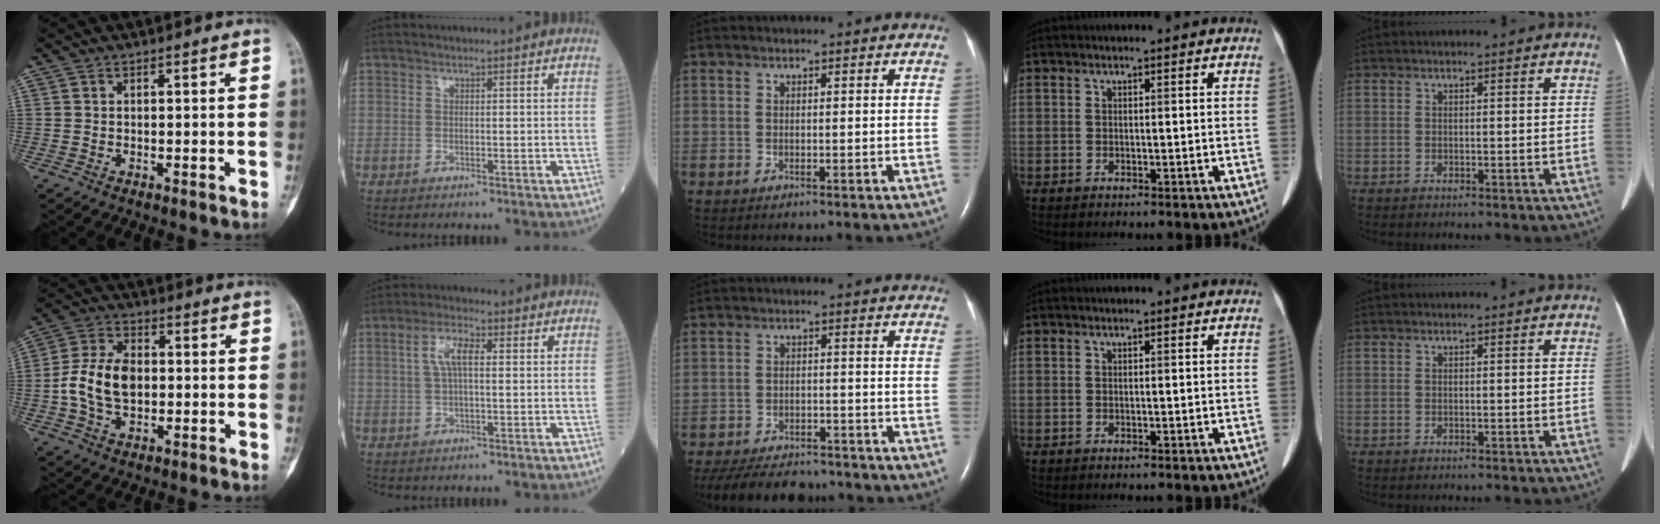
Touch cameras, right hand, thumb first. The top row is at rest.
{"thumb": {"total": 11.2, "force": [-0.7, 7.3, 8.4], "torque": [-0.153, 0.020, -0.019]}, "index": {"total": 4.7, "force": [1.1, 1.4, 4.4], "torque": [-0.091, 0.015, 0.023]}, "middle": {"total": 14.8, "force": [-12.8, 4.9, 5.6], "torque": [-0.131, -0.012, -0.181]}}